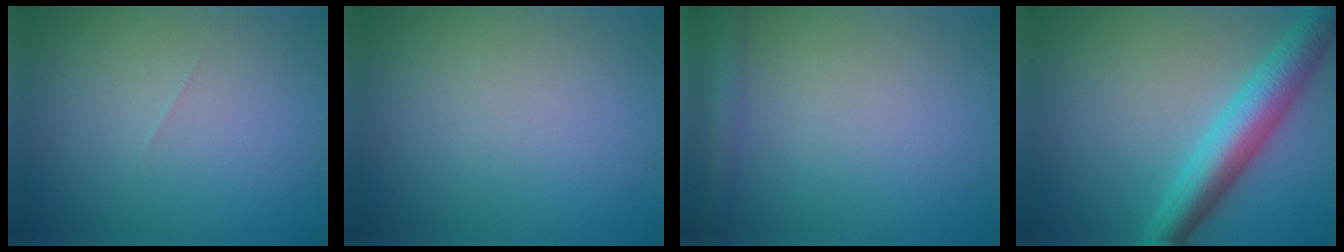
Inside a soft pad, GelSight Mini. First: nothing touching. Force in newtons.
{"total": 0.0}
{"total": 2.6, "press": 2.6, "slide": 0.1}
{"total": 6.2, "press": 6.2, "slide": 0.2}